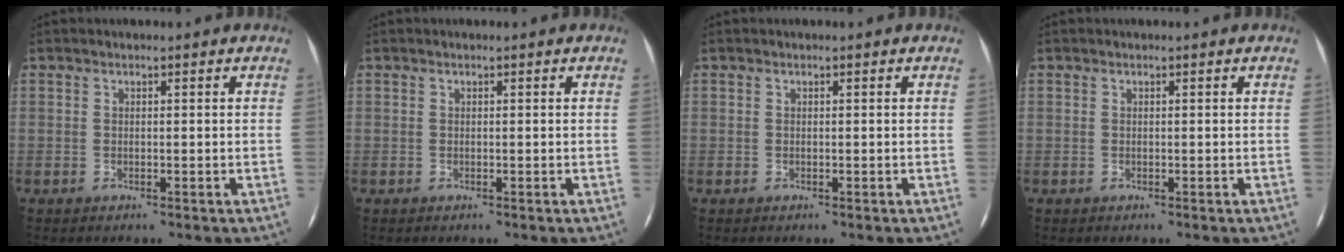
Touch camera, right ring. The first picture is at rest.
{"total": 0.0}
{"total": 0.0}
{"total": 0.0}